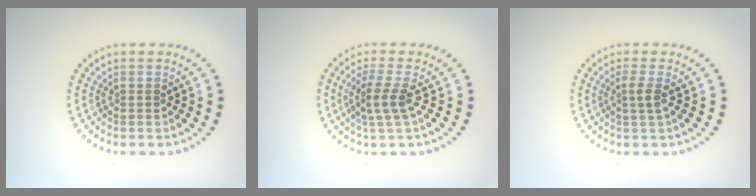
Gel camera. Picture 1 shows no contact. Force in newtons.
{"total": 2.4, "press": 2.1, "slide": 1.3}
{"total": 1.4, "press": 1.0, "slide": 0.9}